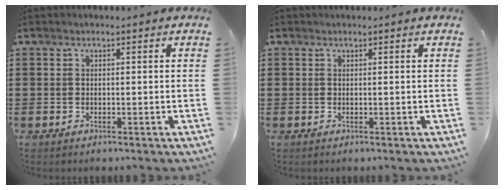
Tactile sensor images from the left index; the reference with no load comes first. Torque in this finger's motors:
{"motor_torque": [-0.96, 1.18, 0.00, 0.00]}